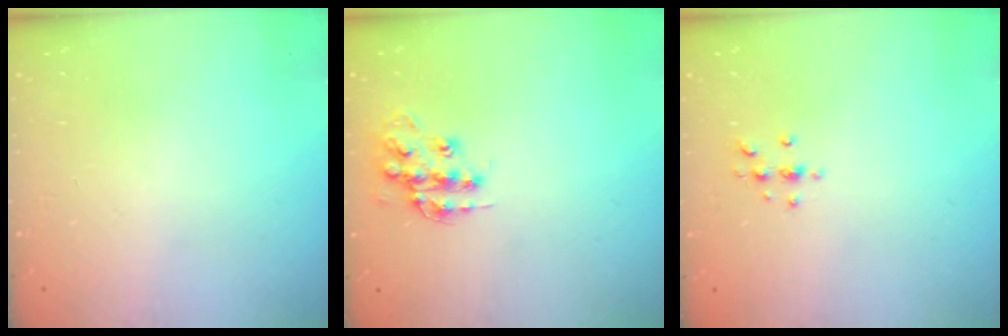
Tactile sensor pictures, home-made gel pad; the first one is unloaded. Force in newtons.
{"total": 12.5, "press": 12.5, "slide": 0.9}
{"total": 3.9, "press": 3.8, "slide": 0.5}